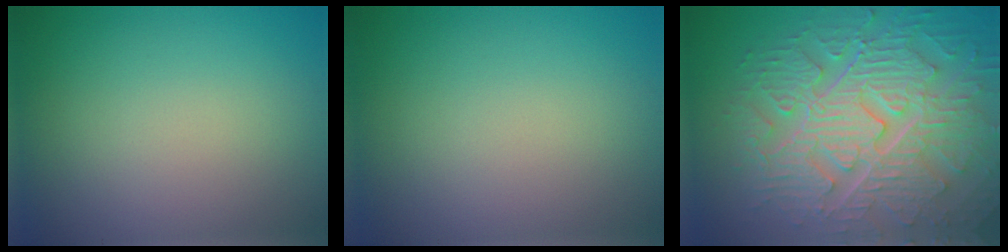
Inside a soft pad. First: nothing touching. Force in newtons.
{"total": 0.0}
{"total": 9.4, "press": 6.9, "slide": 6.4}